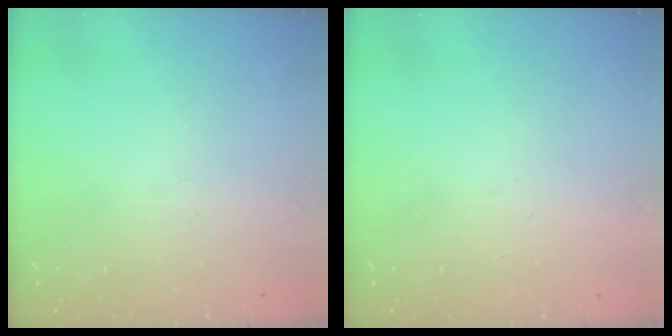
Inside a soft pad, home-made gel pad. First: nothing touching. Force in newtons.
{"total": 1.5, "press": 1.5, "slide": 0.1}